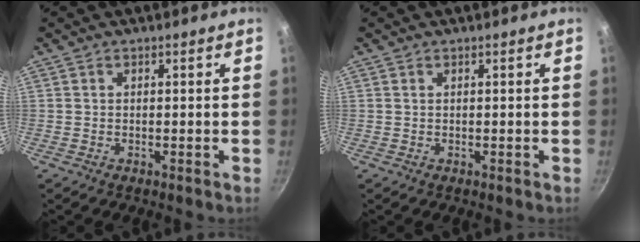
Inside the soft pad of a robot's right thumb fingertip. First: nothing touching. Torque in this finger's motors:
{"motor_torque": [0.63, 0.39, 0.18, -0.64, 0.03]}